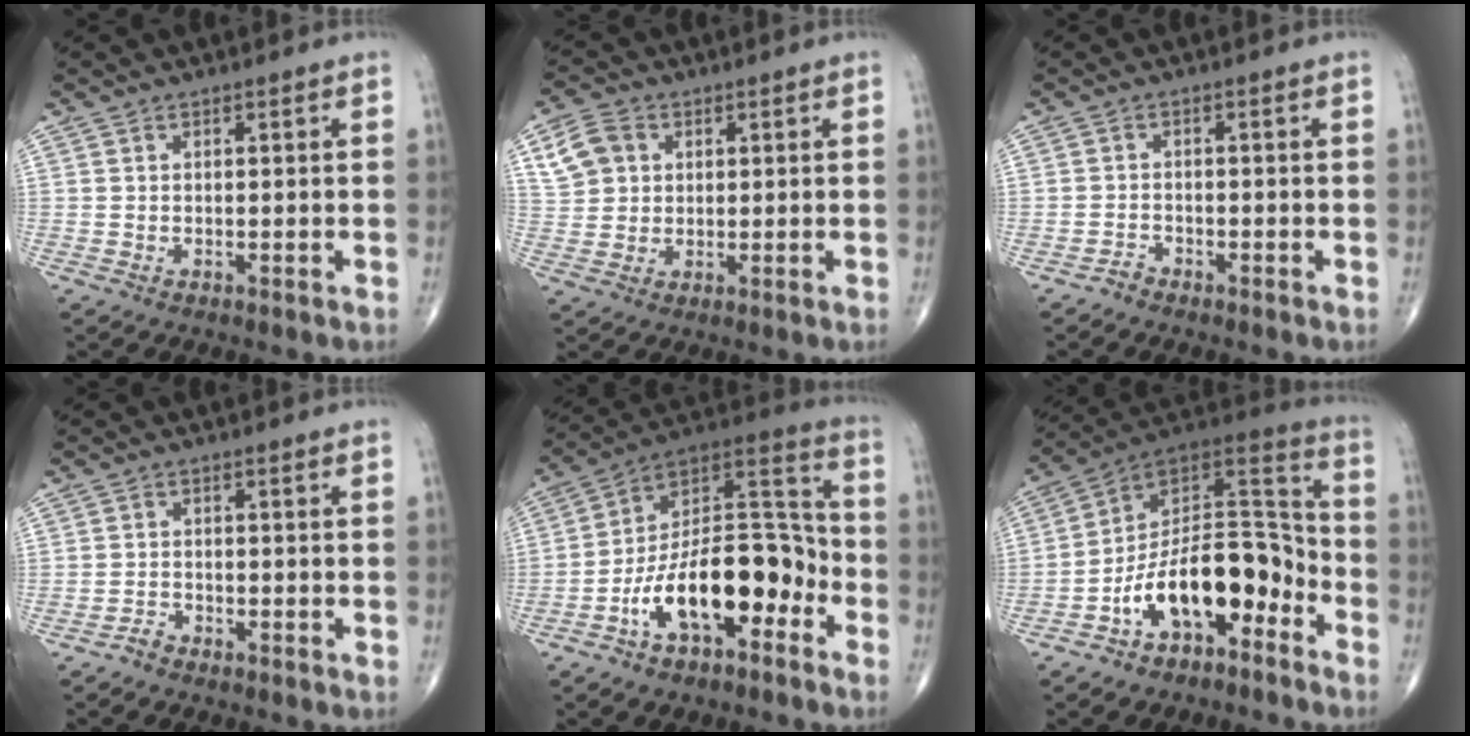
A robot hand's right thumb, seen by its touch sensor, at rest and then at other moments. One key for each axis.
{"total": 7.0, "fx": 2.4, "fy": 5.7, "fz": 3.2, "tx": -0.046, "ty": 0.001, "tz": 0.047}
{"total": 1.4, "fx": -1.3, "fy": 0.5, "fz": 0.0, "tx": -0.002, "ty": 0.001, "tz": -0.026}
{"total": 1.6, "fx": -1.4, "fy": 0.7, "fz": 0.2, "tx": -0.006, "ty": 0.004, "tz": -0.028}
{"total": 20.2, "fx": -7.9, "fy": 9.7, "fz": 15.9, "tx": -0.236, "ty": 0.079, "tz": -0.135}
{"total": 18.0, "fx": -8.0, "fy": 9.2, "fz": 13.2, "tx": -0.182, "ty": 0.093, "tz": -0.136}